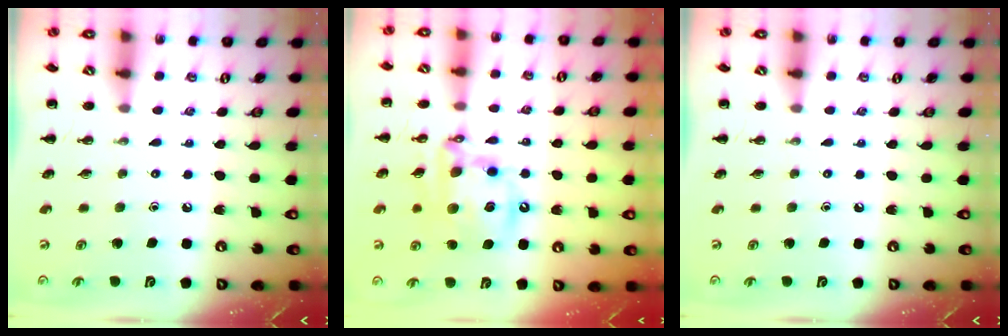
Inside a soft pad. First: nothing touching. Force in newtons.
{"total": 15.0, "press": 14.6, "slide": 3.6}
{"total": 0.0}